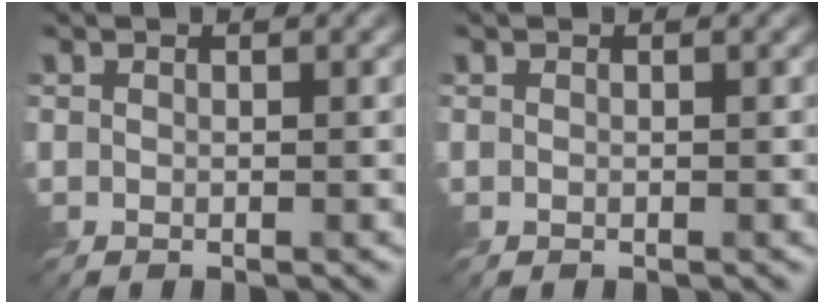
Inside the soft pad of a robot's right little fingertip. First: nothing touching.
{"total": 0.0}